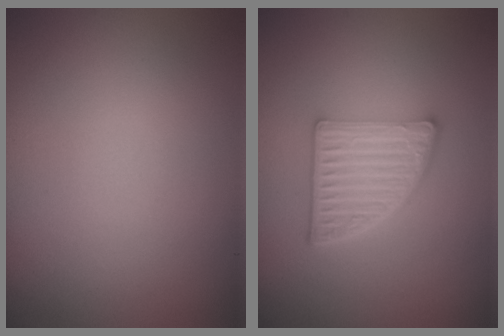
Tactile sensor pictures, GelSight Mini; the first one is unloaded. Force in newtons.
{"total": 5.3, "press": 3.9, "slide": 3.7}